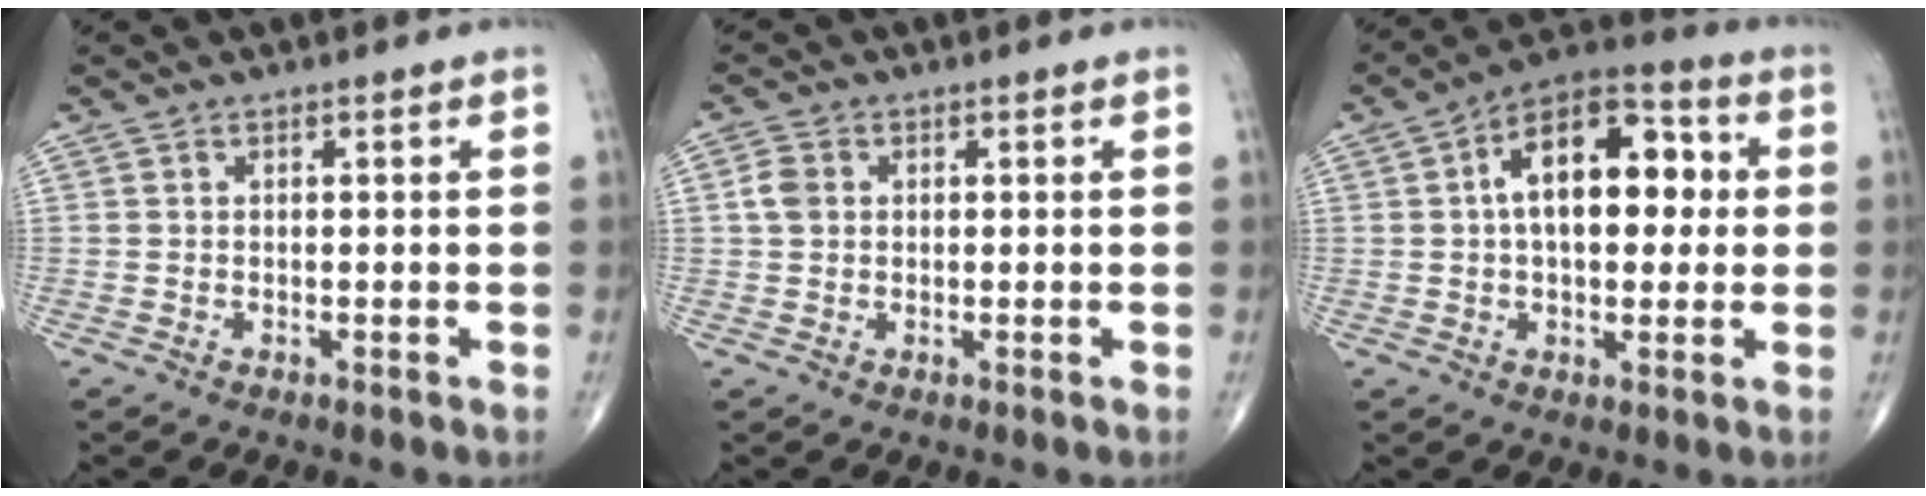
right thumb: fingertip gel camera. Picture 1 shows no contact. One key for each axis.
{"total": 3.1, "fx": 0.5, "fy": 2.5, "fz": 1.8, "tx": -0.034, "ty": 0.006, "tz": 0.007}
{"total": 15.8, "fx": 2.4, "fy": 8.7, "fz": 13.0, "tx": -0.173, "ty": 0.028, "tz": 0.028}